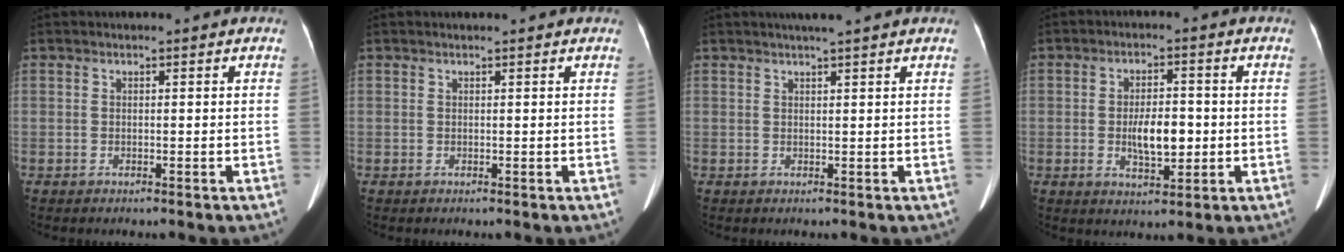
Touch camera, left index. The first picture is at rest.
{"total": 1.2, "force": [1.1, 0.0, 0.3], "torque": [-0.009, 0.011, 0.016]}
{"total": 3.9, "force": [3.2, -0.4, 2.2], "torque": [-0.031, 0.017, 0.042]}
{"total": 6.1, "force": [-0.8, 2.4, 5.6], "torque": [-0.102, 0.001, -0.011]}